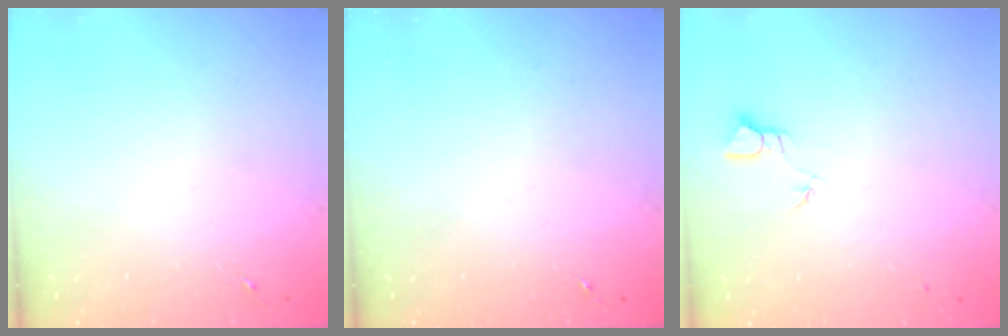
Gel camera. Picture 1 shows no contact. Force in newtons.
{"total": 0.0}
{"total": 2.4, "press": 2.4, "slide": 0.2}